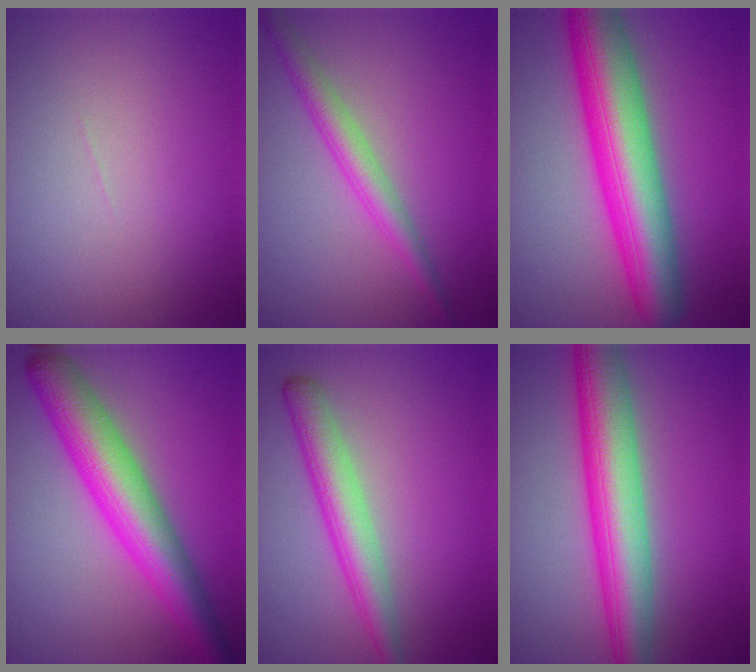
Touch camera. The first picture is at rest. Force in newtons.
{"total": 3.0, "press": 3.0, "slide": 0.0}
{"total": 10.0, "press": 10.0, "slide": 0.2}
{"total": 7.9, "press": 7.9, "slide": 0.1}
{"total": 4.1, "press": 4.1, "slide": 0.1}
{"total": 7.9, "press": 7.9, "slide": 0.3}